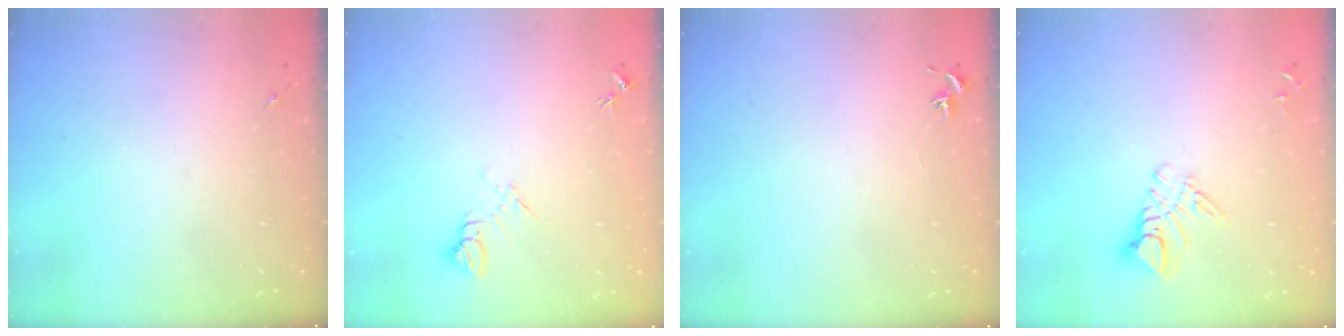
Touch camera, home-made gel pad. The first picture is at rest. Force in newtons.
{"total": 5.8, "press": 5.7, "slide": 0.7}
{"total": 0.7, "press": 0.7, "slide": 0.3}
{"total": 8.9, "press": 8.8, "slide": 0.9}